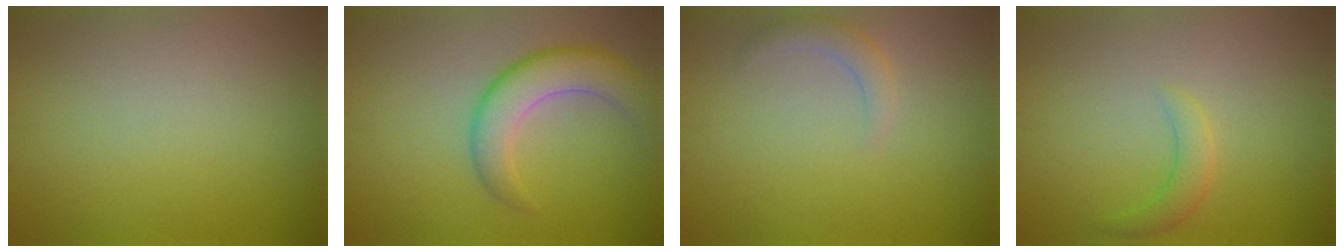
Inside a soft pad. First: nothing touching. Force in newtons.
{"total": 5.2, "press": 5.2, "slide": 0.3}
{"total": 1.7, "press": 1.7, "slide": 0.3}
{"total": 1.9, "press": 1.9, "slide": 0.1}